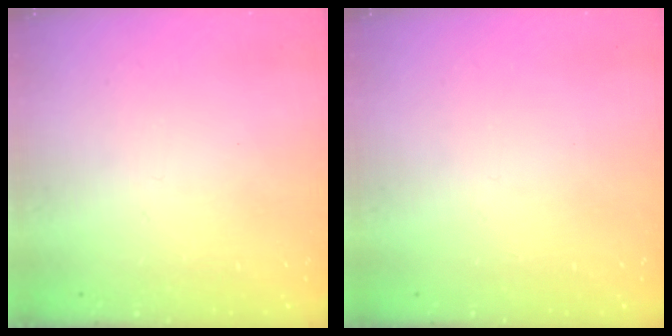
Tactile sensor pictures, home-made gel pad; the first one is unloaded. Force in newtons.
{"total": 0.0}